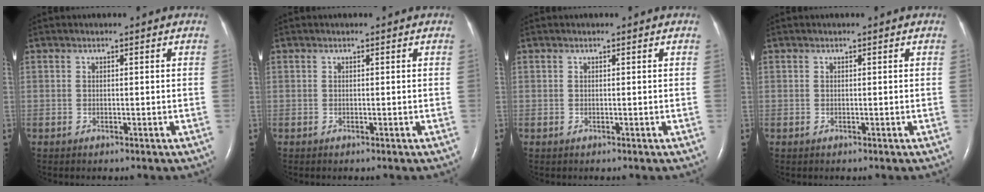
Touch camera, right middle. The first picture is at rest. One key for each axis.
{"total": 0.0}
{"total": 0.0}
{"total": 0.0}